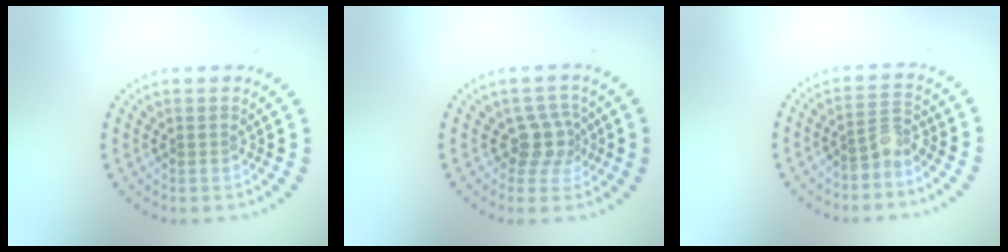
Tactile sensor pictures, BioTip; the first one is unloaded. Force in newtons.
{"total": 2.6, "press": 2.1, "slide": 1.6}
{"total": 2.1, "press": 1.6, "slide": 1.4}